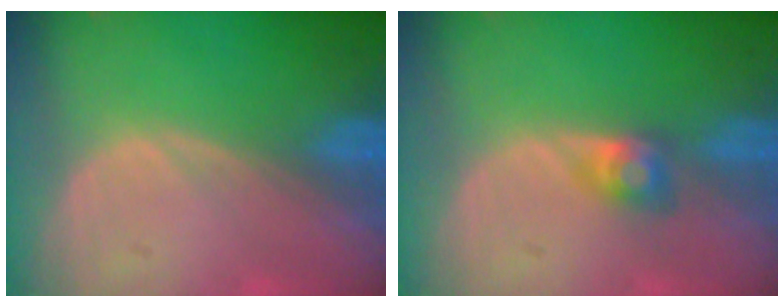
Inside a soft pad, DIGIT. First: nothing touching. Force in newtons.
{"total": 2.7, "press": 2.5, "slide": 1.0}